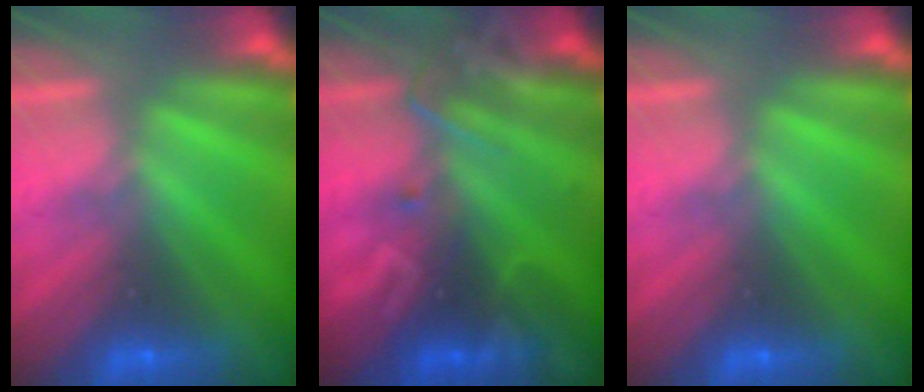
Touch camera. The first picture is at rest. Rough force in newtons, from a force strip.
{"total": 2.4}
{"total": 0.0}